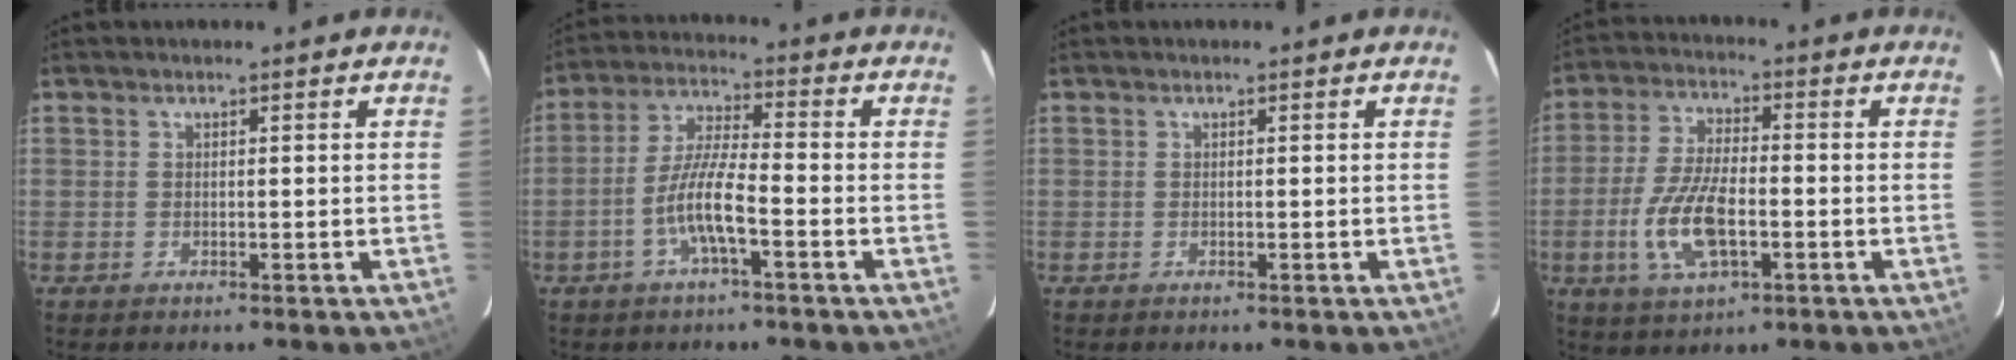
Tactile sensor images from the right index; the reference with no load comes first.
{"total": 7.7, "force": [-3.3, 0.8, 6.8], "torque": [-0.144, 0.005, -0.063]}
{"total": 0.0}
{"total": 11.7, "force": [-3.3, 5.0, 10.1], "torque": [-0.213, -0.003, -0.059]}